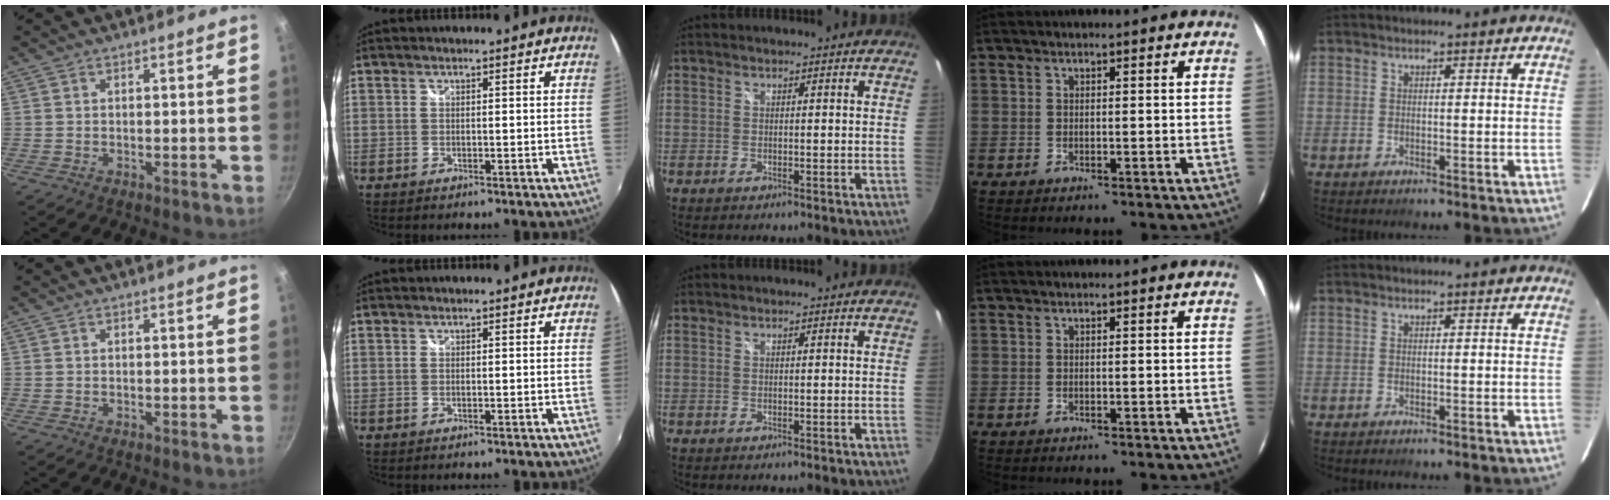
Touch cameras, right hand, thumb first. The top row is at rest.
{}